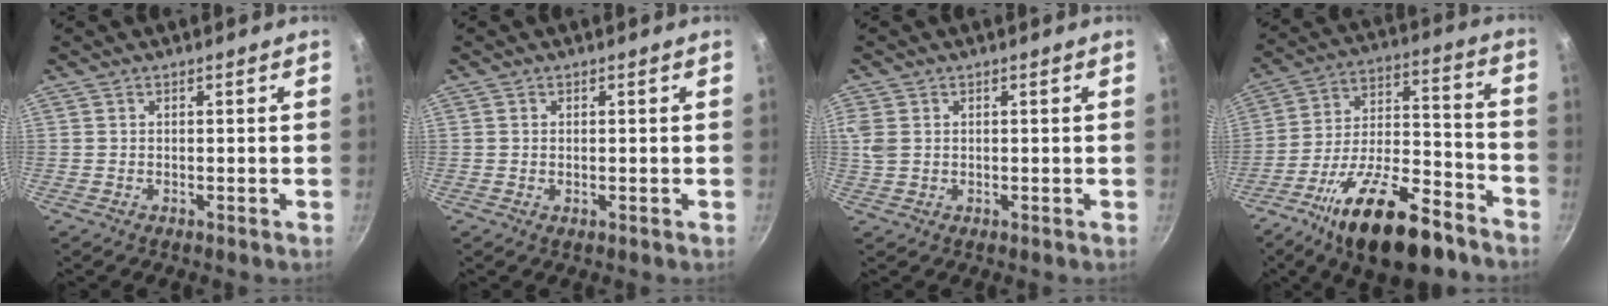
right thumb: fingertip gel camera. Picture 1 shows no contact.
{"total": 0.6, "force": [0.0, 0.3, 0.5], "torque": [-0.008, -0.001, -0.002]}
{"total": 3.4, "force": [0.8, 2.6, 2.2], "torque": [-0.044, 0.002, 0.018]}
{"total": 23.1, "force": [-14.7, 8.8, 15.4], "torque": [-0.223, 0.078, -0.235]}